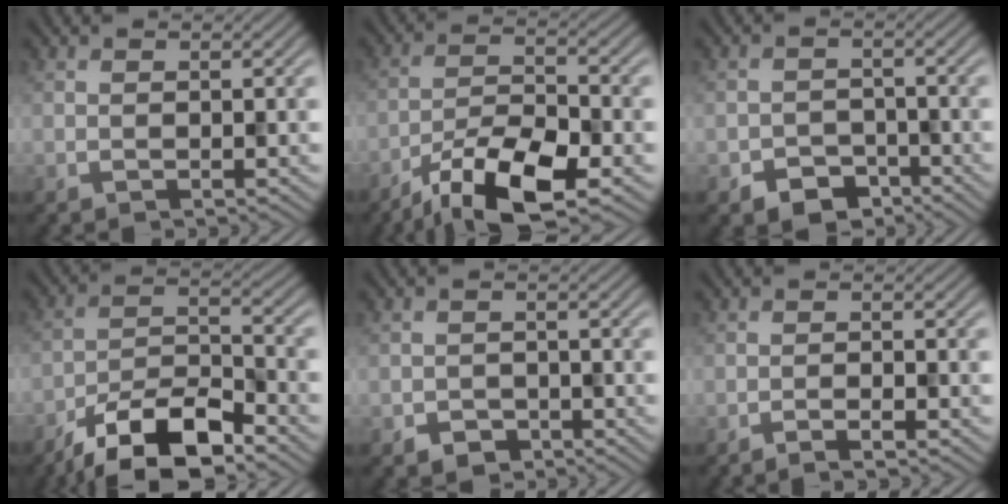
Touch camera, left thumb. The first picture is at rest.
{"total": 11.4, "force": [-7.5, 3.3, 7.9], "torque": [-0.145, -0.004, -0.144]}
{"total": 4.0, "force": [-2.8, 2.5, 1.4], "torque": [-0.022, -0.006, -0.053]}
{"total": 11.3, "force": [-8.1, 3.6, 7.0], "torque": [-0.121, 0.000, -0.162]}
{"total": 2.2, "force": [-1.5, 1.5, 0.7], "torque": [-0.010, -0.004, -0.030]}
{"total": 1.6, "force": [-1.1, 0.1, 1.2], "torque": [-0.019, 0.005, -0.021]}